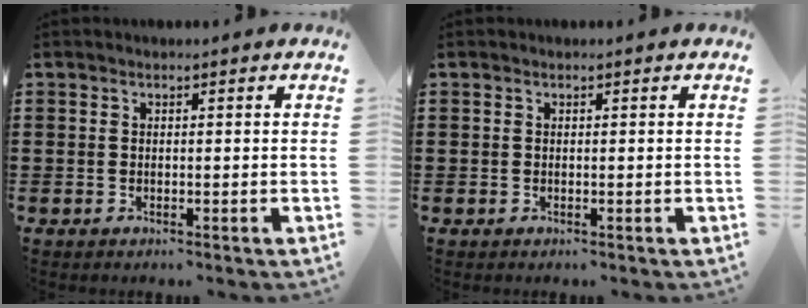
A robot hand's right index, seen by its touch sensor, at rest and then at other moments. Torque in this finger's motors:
{"motor_torque": [0.33, 0.48, 0.02, -0.01]}